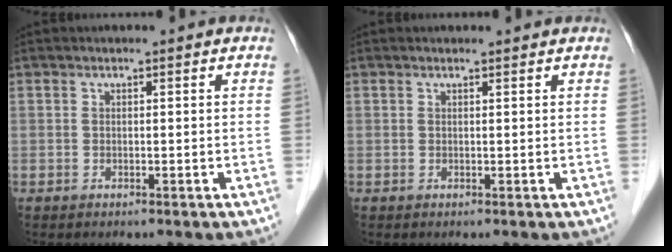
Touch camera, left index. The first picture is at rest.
{"total": 1.1, "force": [1.1, 0.0, 0.1], "torque": [-0.012, 0.005, 0.015]}